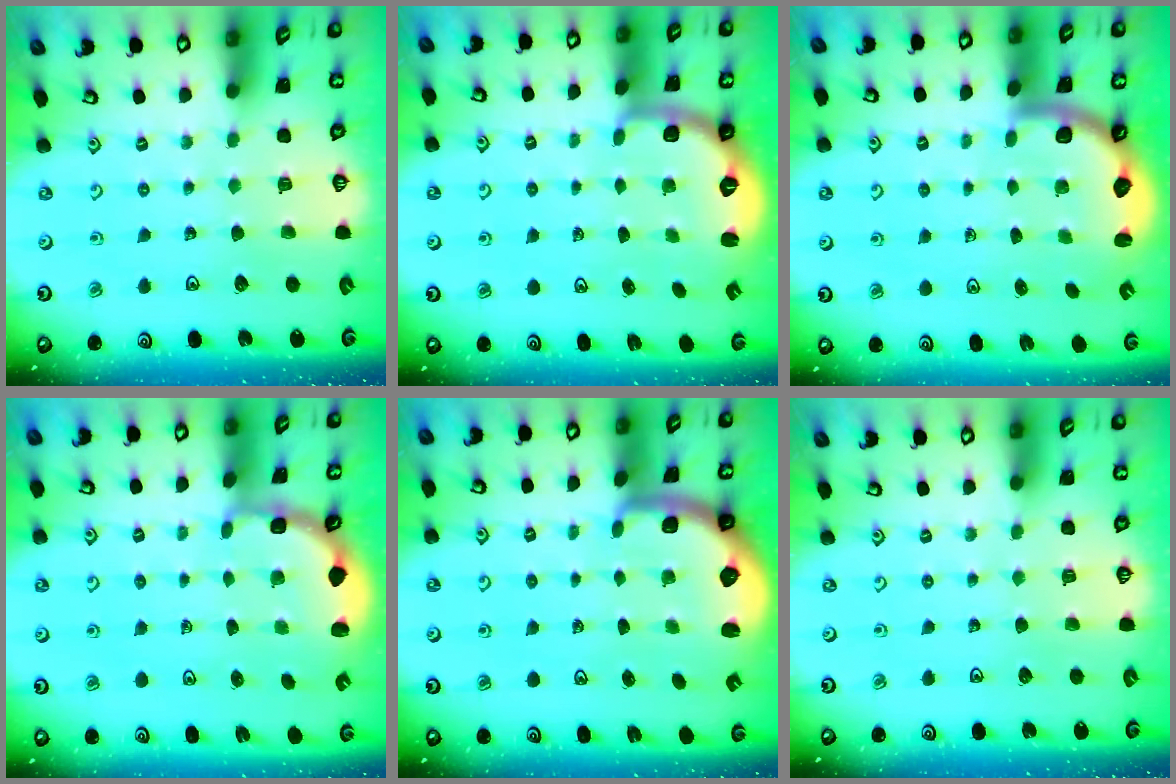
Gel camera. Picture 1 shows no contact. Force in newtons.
{"total": 2.6, "press": 1.4, "slide": 2.2}
{"total": 2.6, "press": 2.3, "slide": 1.2}
{"total": 2.5, "press": 1.9, "slide": 1.6}
{"total": 1.7, "press": 1.6, "slide": 0.4}
{"total": 0.0}